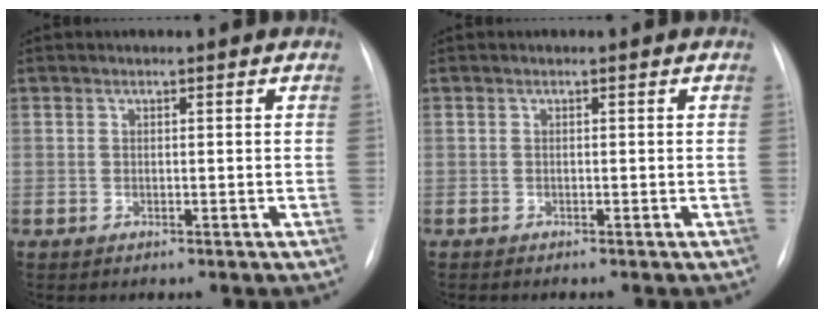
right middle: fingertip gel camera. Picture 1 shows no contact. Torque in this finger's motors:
{"motor_torque": [0.20, -0.25, -0.05, 0.01]}